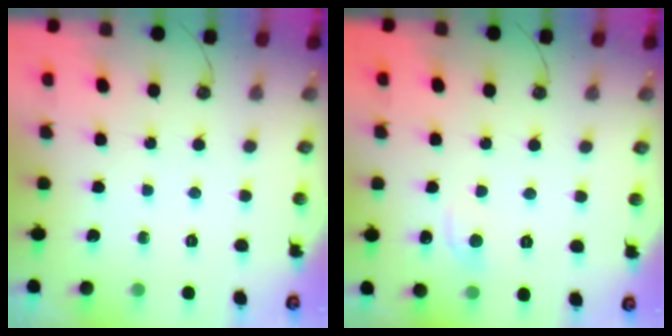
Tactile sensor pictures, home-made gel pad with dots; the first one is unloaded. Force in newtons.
{"total": 1.6, "press": 1.4, "slide": 0.7}